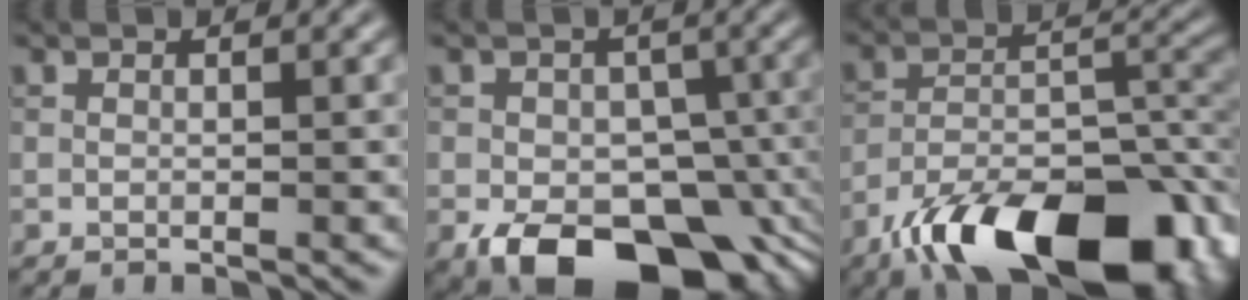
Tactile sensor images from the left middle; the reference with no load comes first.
{"total": 12.5, "force": [-5.4, 7.7, 8.3], "torque": [-0.120, -0.030, -0.078]}
{"total": 14.9, "force": [-10.2, 5.9, 9.1], "torque": [-0.156, -0.006, -0.166]}